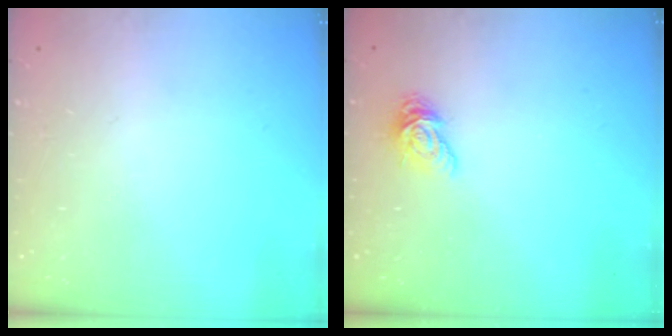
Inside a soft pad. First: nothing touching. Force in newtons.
{"total": 8.4, "press": 8.4, "slide": 0.3}